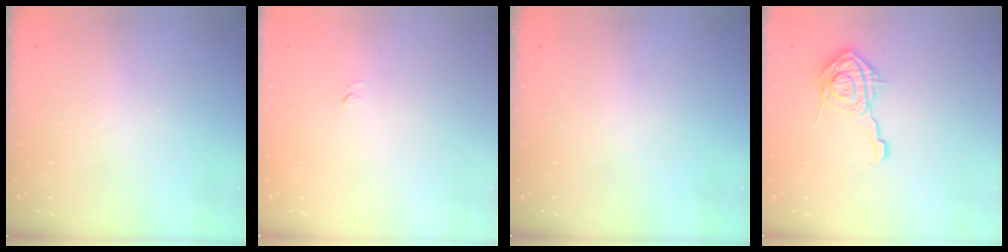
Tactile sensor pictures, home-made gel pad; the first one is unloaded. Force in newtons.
{"total": 3.3, "press": 3.1, "slide": 1.0}
{"total": 0.0}
{"total": 14.9, "press": 14.9, "slide": 0.5}